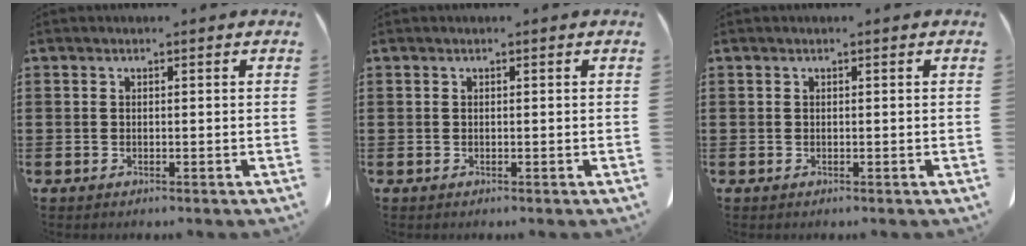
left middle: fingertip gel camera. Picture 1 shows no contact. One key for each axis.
{"total": 0.0}
{"total": 0.0}